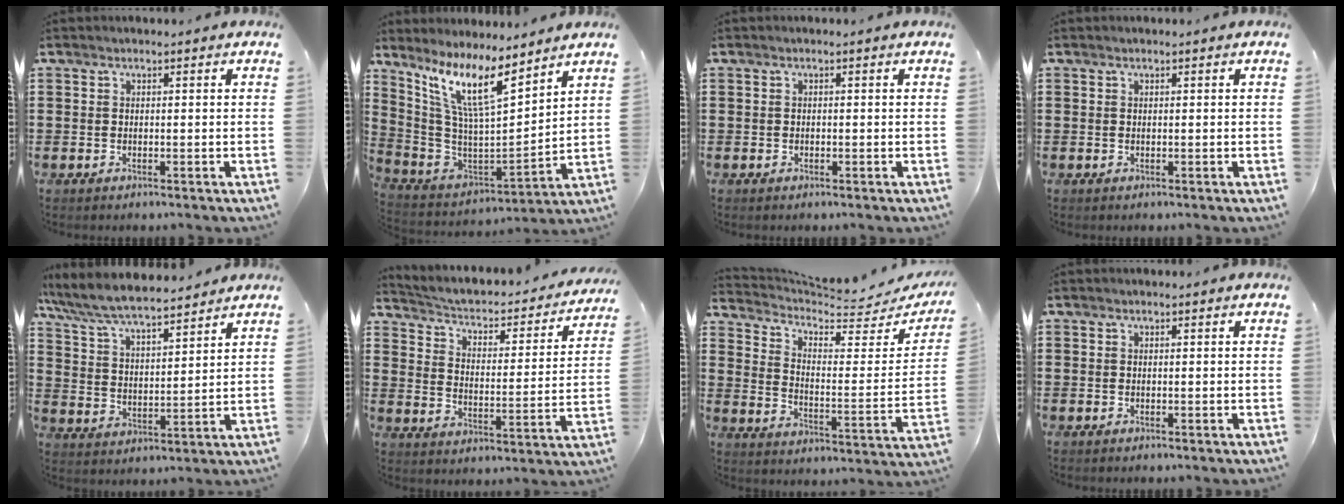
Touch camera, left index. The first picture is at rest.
{"total": 12.3, "force": [8.1, 2.2, 9.0], "torque": [-0.203, -0.044, 0.139]}
{"total": 0.0}
{"total": 0.0}
{"total": 7.2, "force": [6.6, 0.8, 2.6], "torque": [-0.078, -0.037, 0.114]}
{"total": 2.3, "force": [1.7, 0.9, 1.2], "torque": [-0.039, -0.024, 0.016]}
{"total": 4.9, "force": [4.3, 1.3, 1.9], "torque": [-0.064, -0.040, 0.071]}
{"total": 0.0}